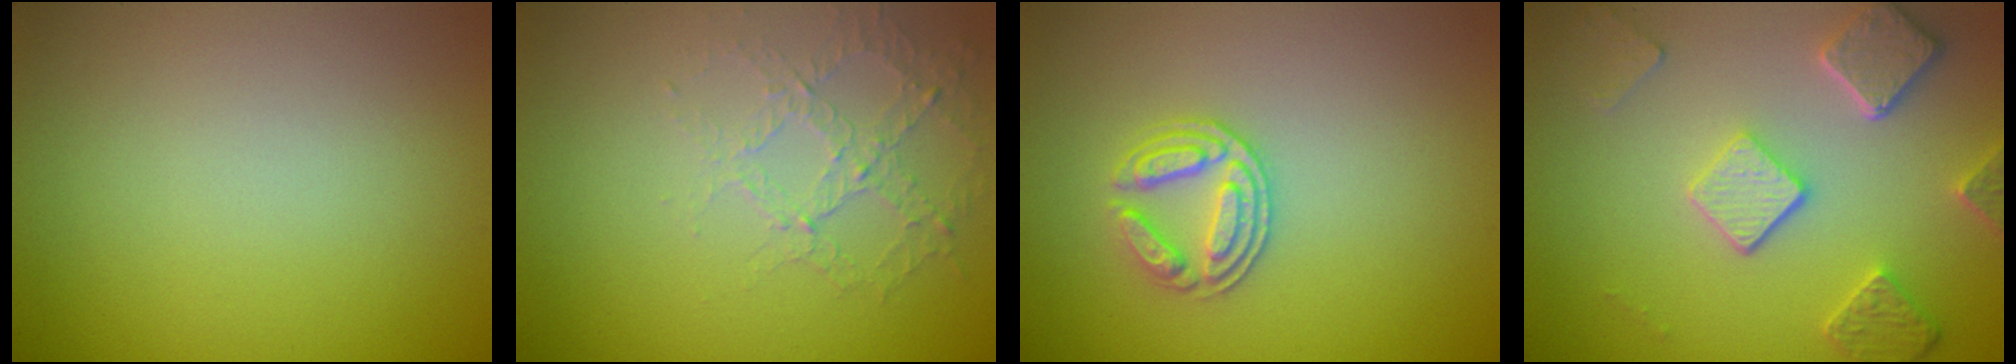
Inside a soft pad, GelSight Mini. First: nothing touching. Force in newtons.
{"total": 1.6, "press": 1.1, "slide": 1.2}
{"total": 2.9, "press": 2.6, "slide": 1.1}
{"total": 5.2, "press": 4.0, "slide": 3.3}